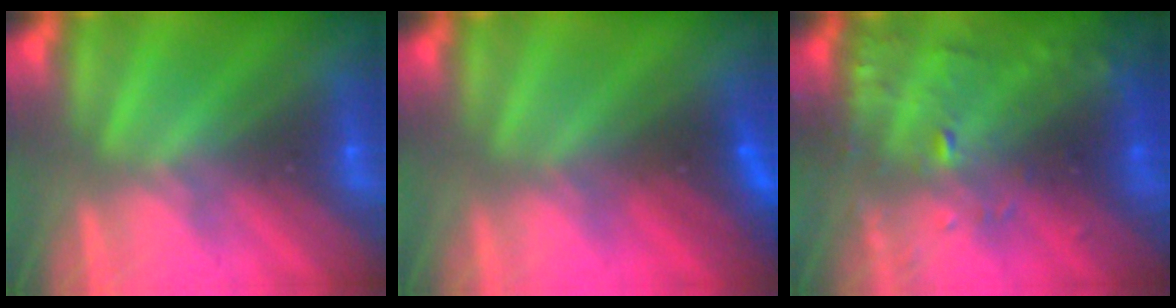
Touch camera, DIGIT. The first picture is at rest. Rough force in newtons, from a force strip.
{"total": 7.7}
{"total": 8.9}